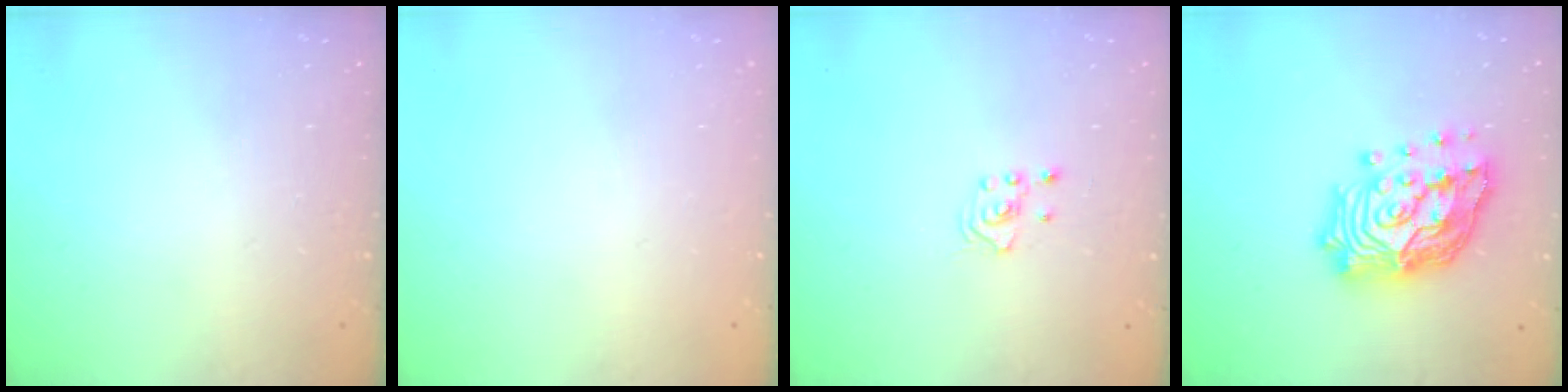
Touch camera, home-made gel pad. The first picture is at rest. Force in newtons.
{"total": 0.0}
{"total": 2.0, "press": 2.0, "slide": 0.3}
{"total": 22.7, "press": 22.6, "slide": 1.9}